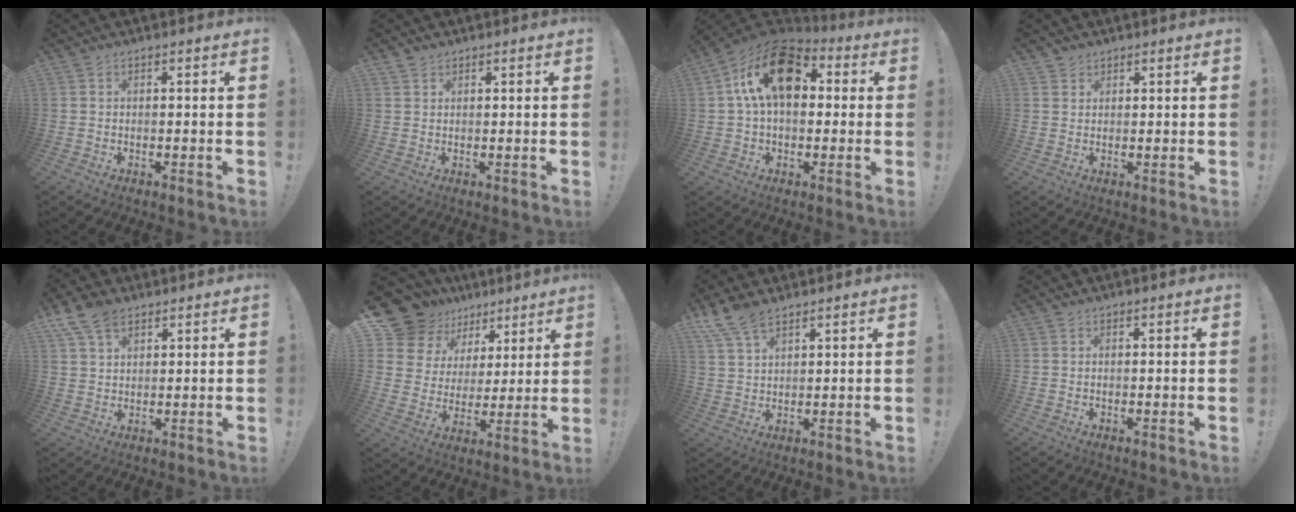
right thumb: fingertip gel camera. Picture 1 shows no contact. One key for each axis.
{"total": 1.3, "fx": 1.0, "fy": 0.7, "fz": 0.3, "tx": -0.003, "ty": -0.002, "tz": 0.020}
{"total": 18.3, "fx": 5.2, "fy": 10.9, "fz": 13.8, "tx": -0.234, "ty": 0.003, "tz": 0.090}
{"total": 1.8, "fx": 1.3, "fy": 1.2, "fz": 0.0, "tx": -0.001, "ty": -0.004, "tz": 0.025}
{"total": 8.1, "fx": 5.1, "fy": 4.6, "fz": 4.3, "tx": -0.082, "ty": -0.011, "tz": 0.100}
{"total": 14.2, "fx": 9.3, "fy": 9.9, "fz": 3.9, "tx": -0.073, "ty": -0.064, "tz": 0.190}
{"total": 7.7, "fx": 5.8, "fy": 3.2, "fz": 3.9, "tx": -0.076, "ty": -0.025, "tz": 0.112}
{"total": 0.0}